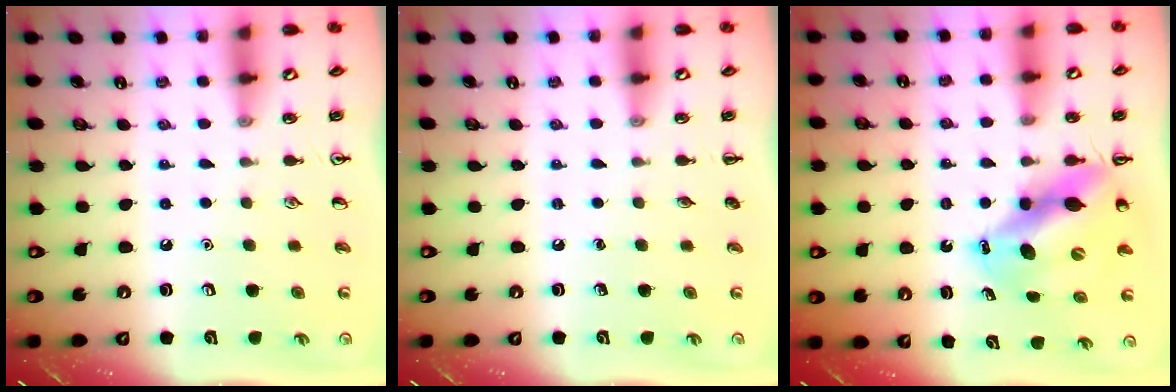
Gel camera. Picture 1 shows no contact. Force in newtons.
{"total": 0.0}
{"total": 12.8, "press": 12.2, "slide": 4.0}